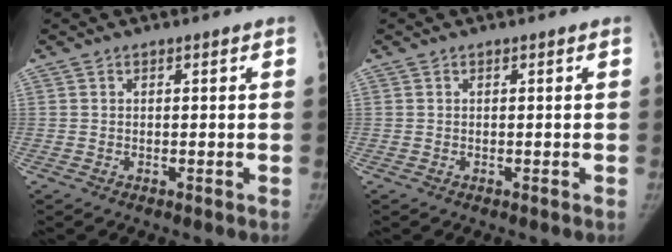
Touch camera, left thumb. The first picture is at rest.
{"total": 0.0}